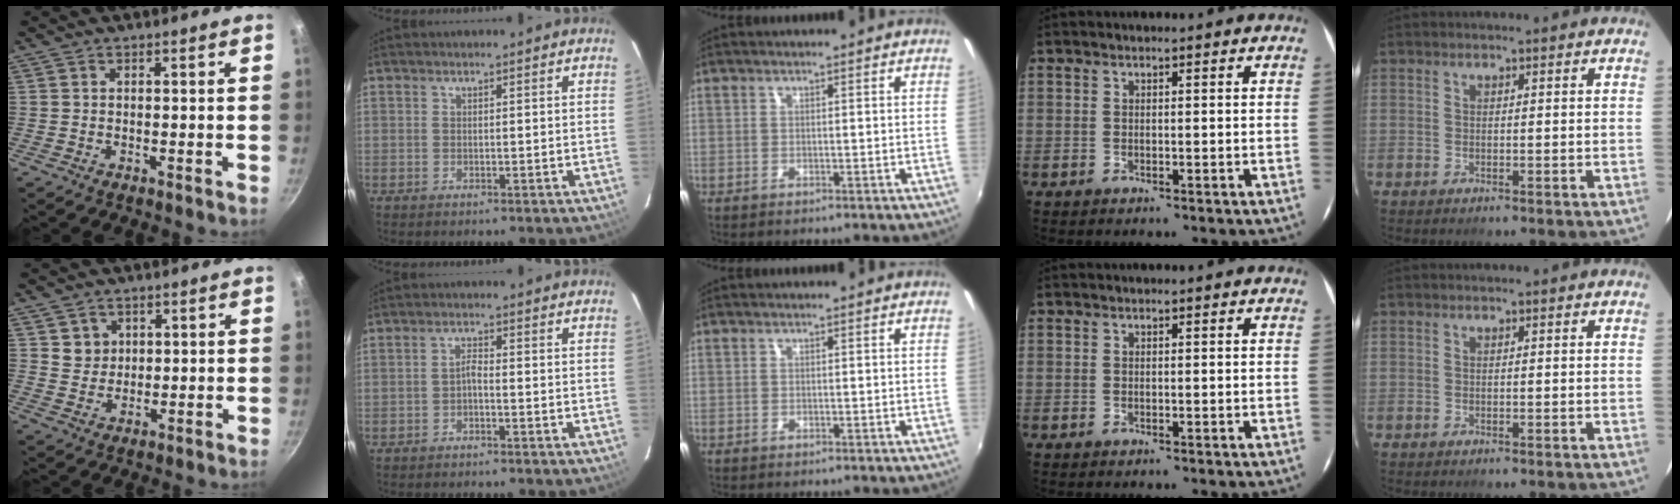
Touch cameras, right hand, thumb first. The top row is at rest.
{"thumb": {"total": 3.6, "force": [1.3, 3.3, 0.7], "torque": [0.009, 0.004, 0.027]}, "index": {"total": 1.4, "force": [-1.0, 0.2, 1.0], "torque": [-0.020, 0.006, -0.019]}}